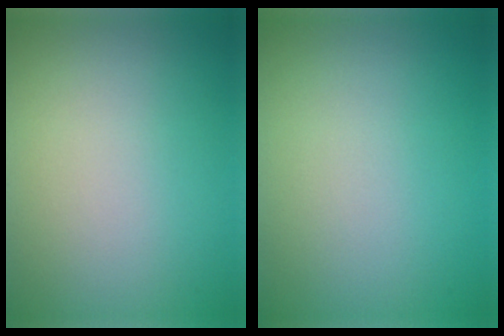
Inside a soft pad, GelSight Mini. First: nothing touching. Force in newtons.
{"total": 0.0}